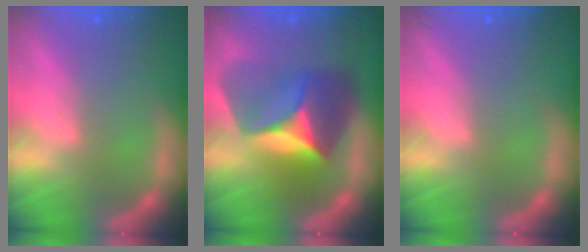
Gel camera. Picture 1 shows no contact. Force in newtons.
{"total": 9.5}
{"total": 0.0}